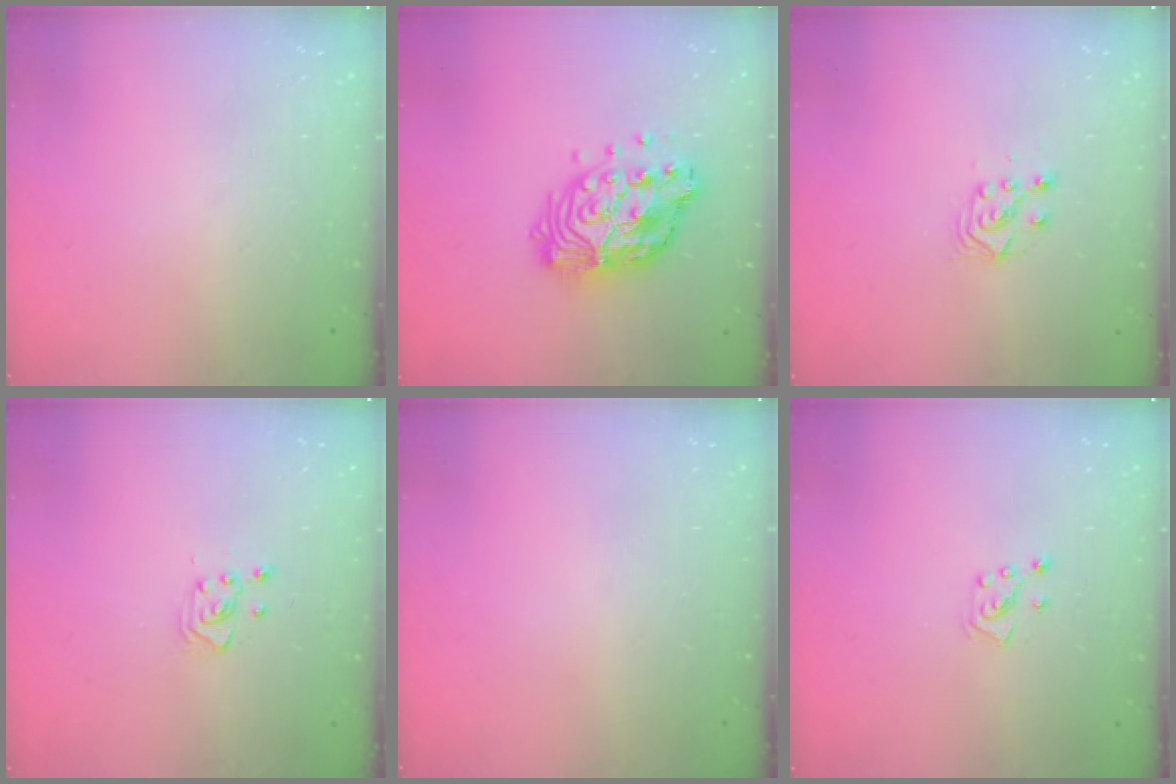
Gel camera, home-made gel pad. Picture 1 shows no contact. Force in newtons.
{"total": 15.5, "press": 15.5, "slide": 1.3}
{"total": 4.9, "press": 4.8, "slide": 1.0}
{"total": 2.8, "press": 2.7, "slide": 0.7}
{"total": 0.0}
{"total": 5.3, "press": 5.3, "slide": 0.5}